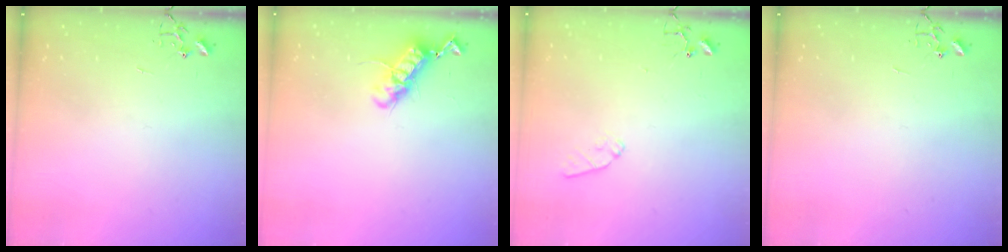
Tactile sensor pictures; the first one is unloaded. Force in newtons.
{"total": 12.0, "press": 12.0, "slide": 1.3}
{"total": 7.6, "press": 7.6, "slide": 0.6}
{"total": 0.0}